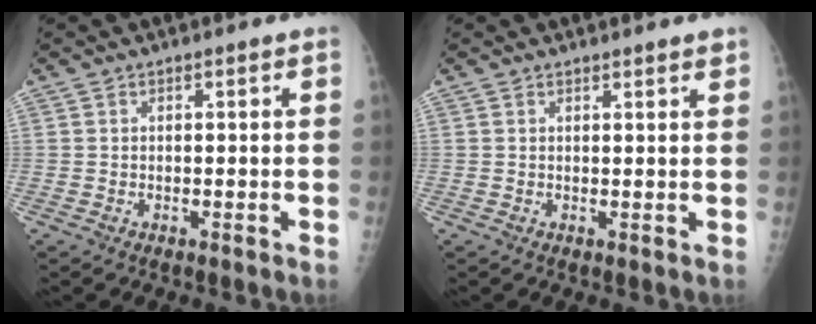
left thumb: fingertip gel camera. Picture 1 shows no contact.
{"total": 1.7, "force": [1.5, 0.0, 0.8], "torque": [-0.005, -0.006, 0.020]}